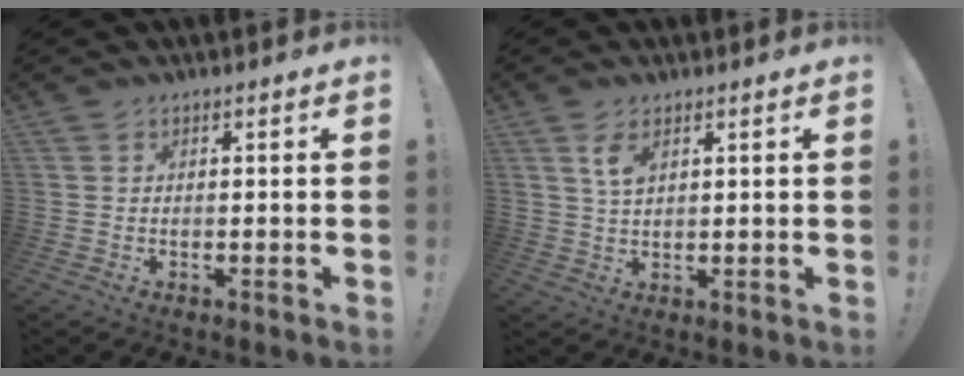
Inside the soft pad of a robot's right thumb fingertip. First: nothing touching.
{"total": 4.6, "force": [2.3, 2.1, 3.3], "torque": [-0.061, -0.007, 0.040]}